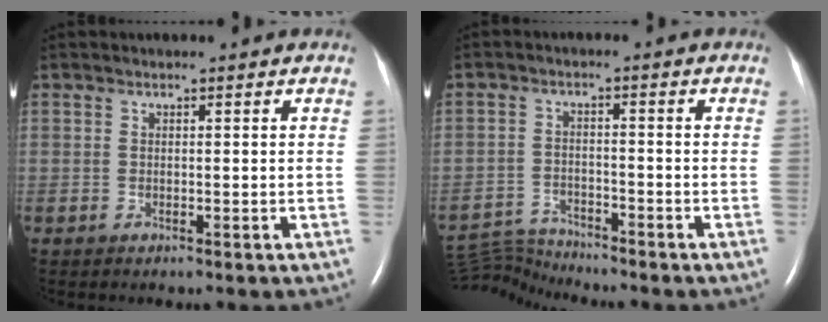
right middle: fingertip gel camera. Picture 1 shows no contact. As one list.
[{"total": 5.6, "force": [-5.4, -1.1, -1.1], "torque": [0.017, -0.011, -0.099]}]